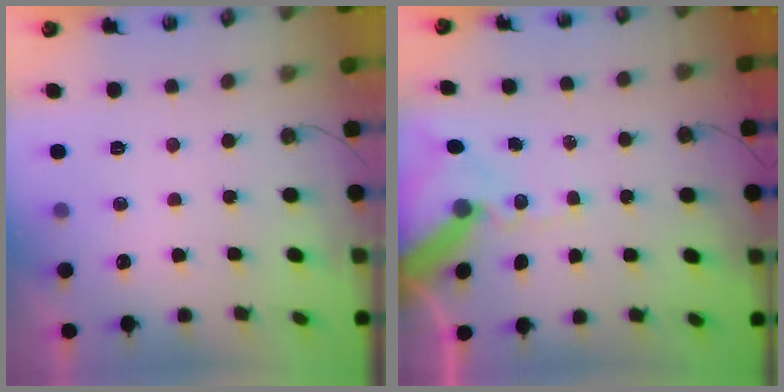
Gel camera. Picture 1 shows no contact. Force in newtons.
{"total": 12.7, "press": 12.5, "slide": 1.9}